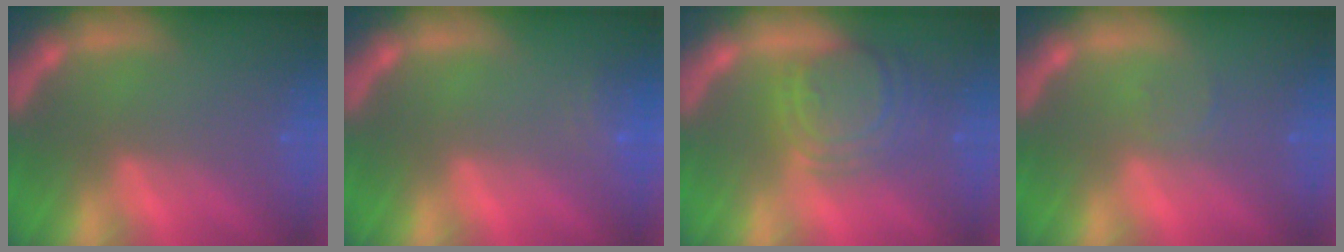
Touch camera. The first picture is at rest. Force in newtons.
{"total": 1.9}
{"total": 7.6}
{"total": 1.0}